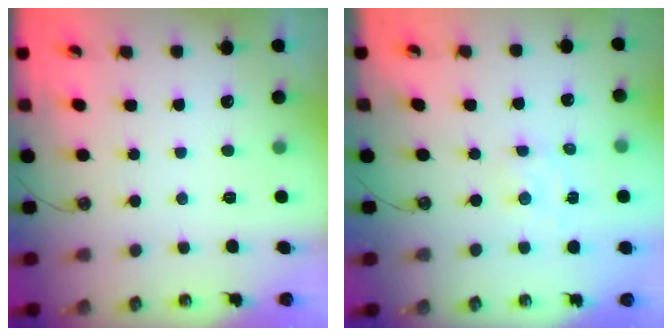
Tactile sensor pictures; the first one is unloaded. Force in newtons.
{"total": 1.9, "press": 1.9, "slide": 0.3}